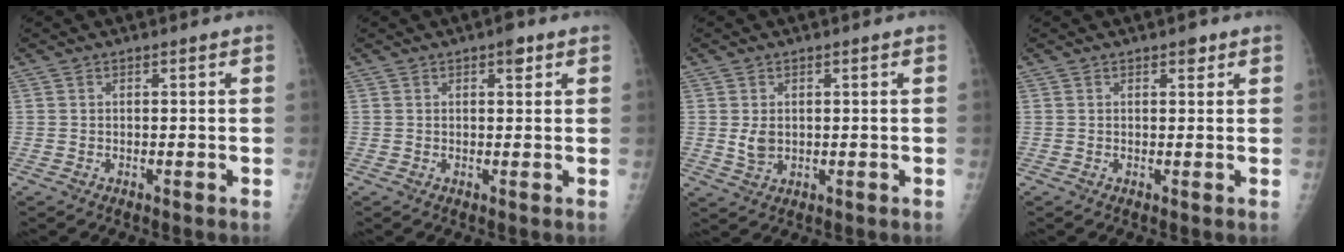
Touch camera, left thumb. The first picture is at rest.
{"total": 2.4, "force": [1.4, 1.0, 1.7], "torque": [-0.016, -0.004, 0.017]}
{"total": 3.0, "force": [0.4, 2.1, 2.0], "torque": [-0.030, -0.008, 0.015]}
{"total": 1.8, "force": [1.2, 0.9, 1.0], "torque": [-0.005, -0.005, 0.014]}